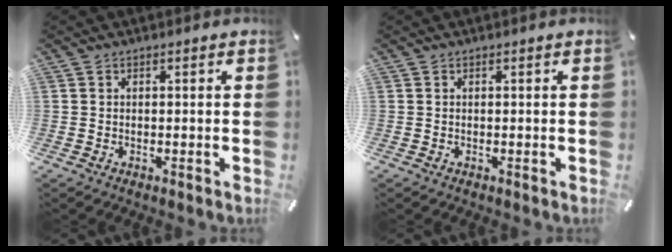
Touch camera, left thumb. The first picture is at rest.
{"total": 0.0}